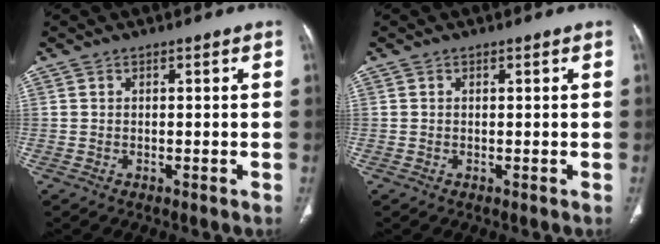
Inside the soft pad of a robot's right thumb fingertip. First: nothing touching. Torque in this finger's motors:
{"motor_torque": [-0.28, -0.05, -0.30, 0.13, 0.04]}